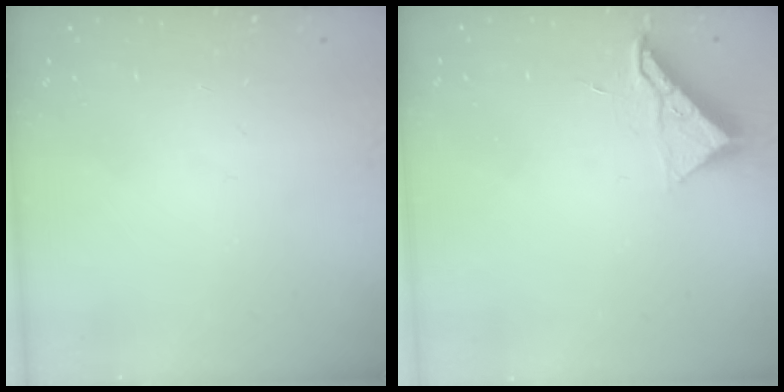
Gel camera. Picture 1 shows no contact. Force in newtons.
{"total": 7.3, "press": 7.2, "slide": 0.5}